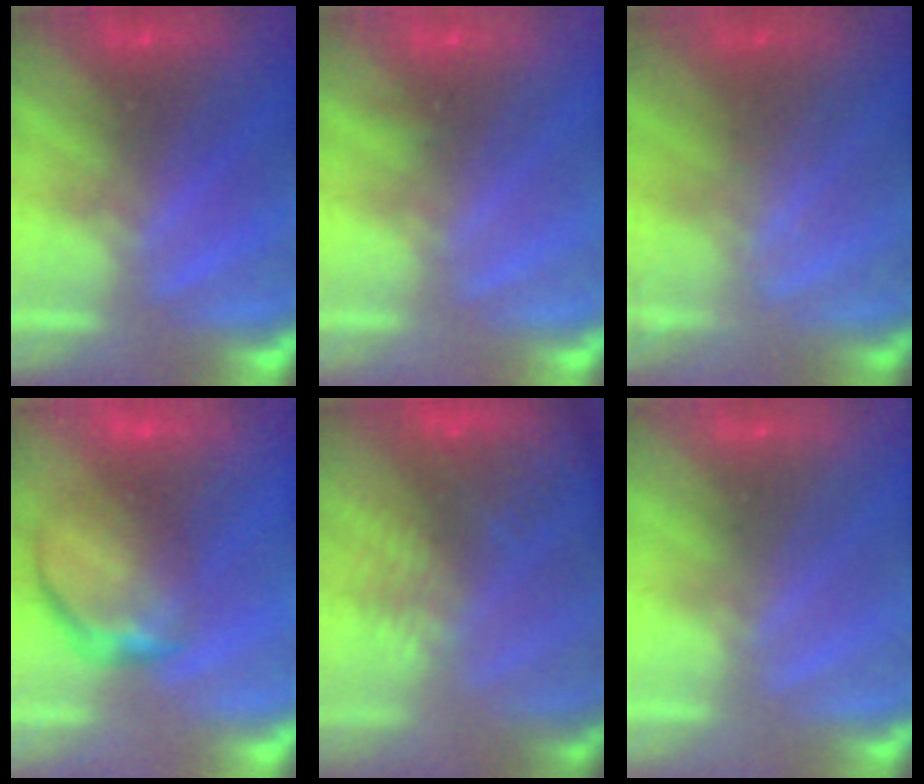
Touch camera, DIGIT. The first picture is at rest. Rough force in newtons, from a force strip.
{"total": 2.3}
{"total": 1.9}
{"total": 9.2}
{"total": 9.4}
{"total": 2.8}